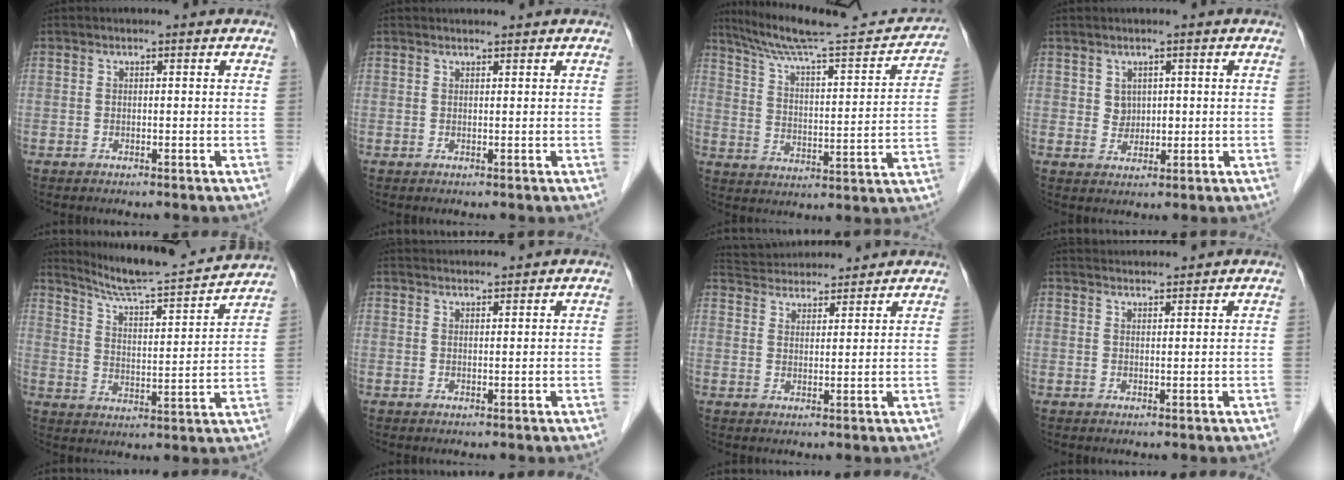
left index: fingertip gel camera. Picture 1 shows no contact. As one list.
[{"total": 0.9, "force": [0.9, -0.1, 0.1], "torque": [-0.005, 0.007, 0.019]}, {"total": 20.3, "force": [18.8, 0.9, 7.5], "torque": [-0.124, -0.021, 0.272]}, {"total": 2.2, "force": [0.7, 1.9, 0.8], "torque": [-0.019, -0.002, 0.018]}, {"total": 15.8, "force": [14.9, -0.4, 5.2], "torque": [-0.095, -0.012, 0.221]}, {"total": 3.0, "force": [3.0, -0.2, 0.2], "torque": [-0.005, 0.022, 0.054]}, {"total": 10.1, "force": [9.8, 1.6, 2.2], "torque": [-0.044, 0.030, 0.153]}, {"total": 4.0, "force": [4.0, -0.1, 0.4], "torque": [-0.011, 0.024, 0.067]}]